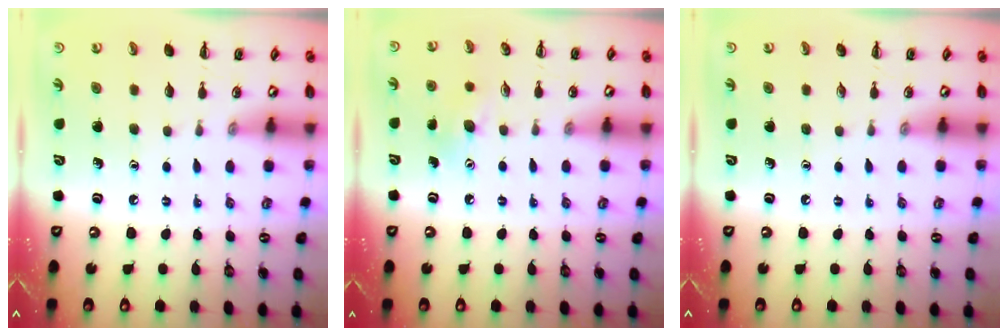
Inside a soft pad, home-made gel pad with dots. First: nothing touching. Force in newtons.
{"total": 6.5, "press": 6.4, "slide": 1.6}
{"total": 0.0}